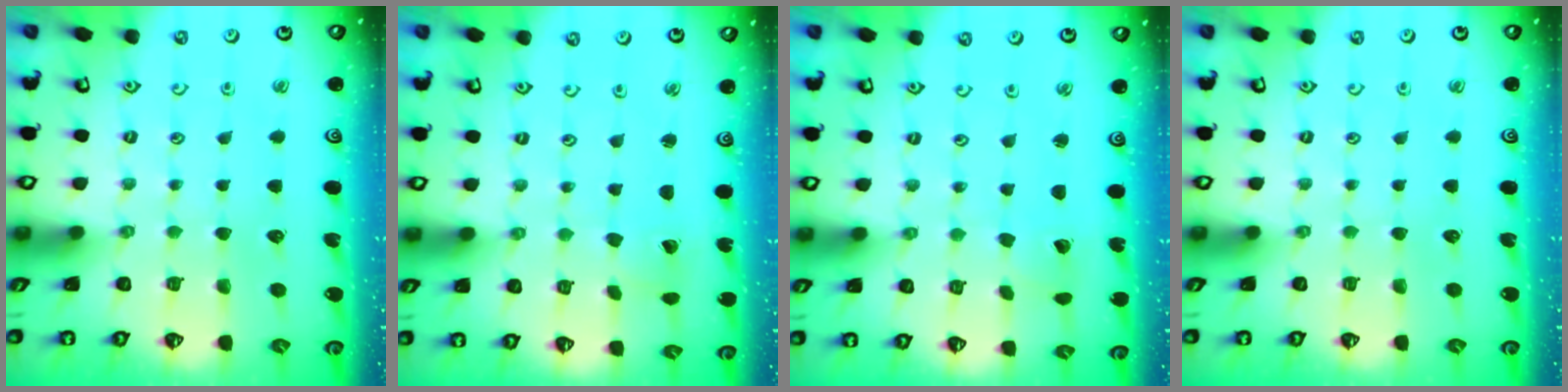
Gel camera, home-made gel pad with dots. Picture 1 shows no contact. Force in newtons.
{"total": 1.7, "press": 1.7, "slide": 0.0}
{"total": 2.1, "press": 2.1, "slide": 0.2}
{"total": 0.0}